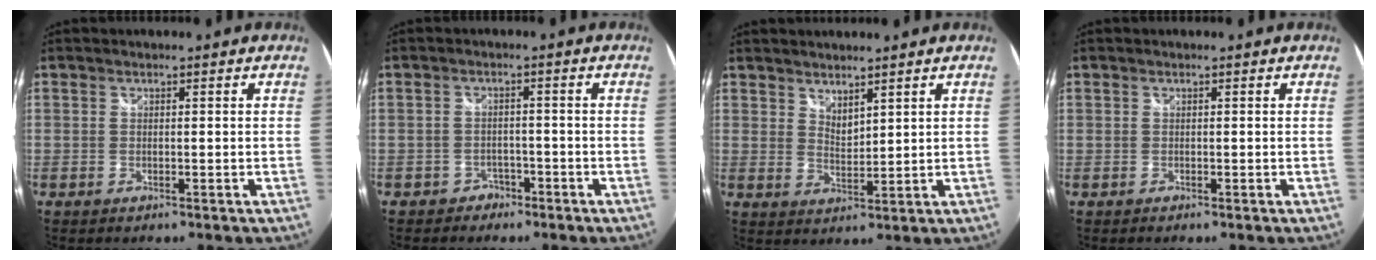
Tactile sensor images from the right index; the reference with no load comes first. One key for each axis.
{"total": 3.5, "fx": -2.4, "fy": 2.5, "fz": 0.1, "tx": -0.009, "ty": 0.010, "tz": -0.037}
{"total": 3.5, "fx": 3.0, "fy": 1.1, "fz": 1.4, "tx": -0.020, "ty": -0.005, "tz": 0.053}
{"total": 0.7, "fx": -0.2, "fy": 0.6, "fz": -0.1, "tx": -0.002, "ty": 0.000, "tz": -0.004}